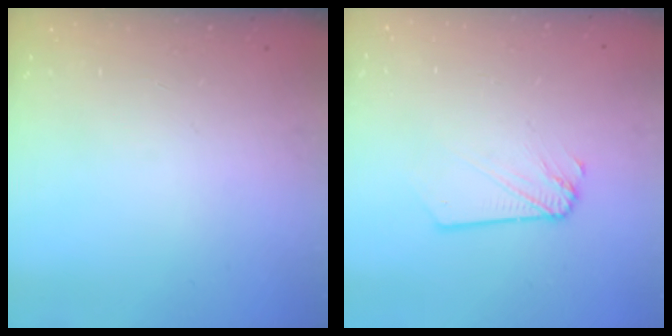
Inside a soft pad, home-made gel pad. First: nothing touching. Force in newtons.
{"total": 2.1, "press": 2.1, "slide": 0.1}